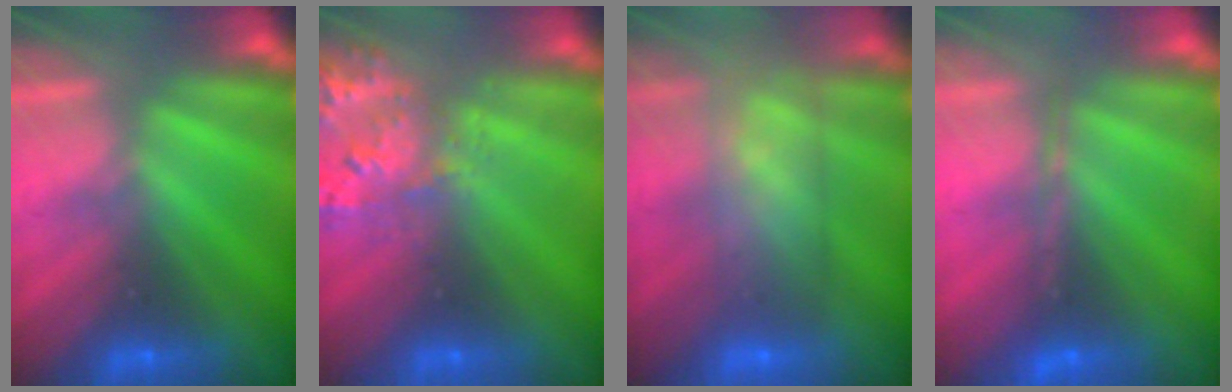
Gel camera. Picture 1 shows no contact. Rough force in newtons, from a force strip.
{"total": 2.8}
{"total": 5.9}
{"total": 1.7}